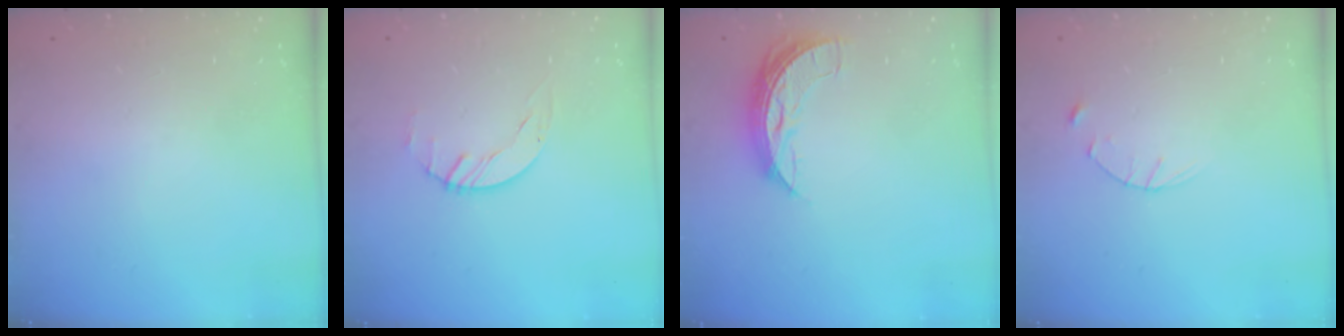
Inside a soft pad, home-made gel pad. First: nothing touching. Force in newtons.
{"total": 1.5, "press": 1.5, "slide": 0.2}
{"total": 7.7, "press": 7.7, "slide": 0.4}
{"total": 2.8, "press": 2.8, "slide": 0.4}